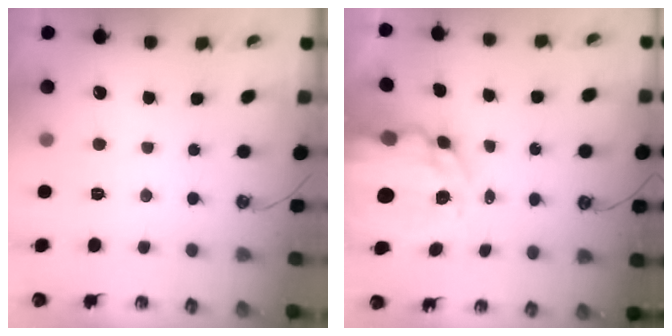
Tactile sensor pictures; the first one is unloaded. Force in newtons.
{"total": 13.8, "press": 13.7, "slide": 1.4}